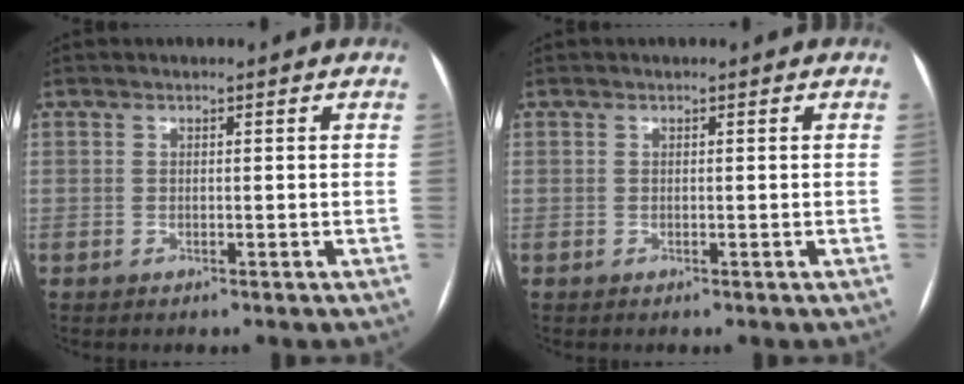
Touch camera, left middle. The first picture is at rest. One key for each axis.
{"total": 0.0}